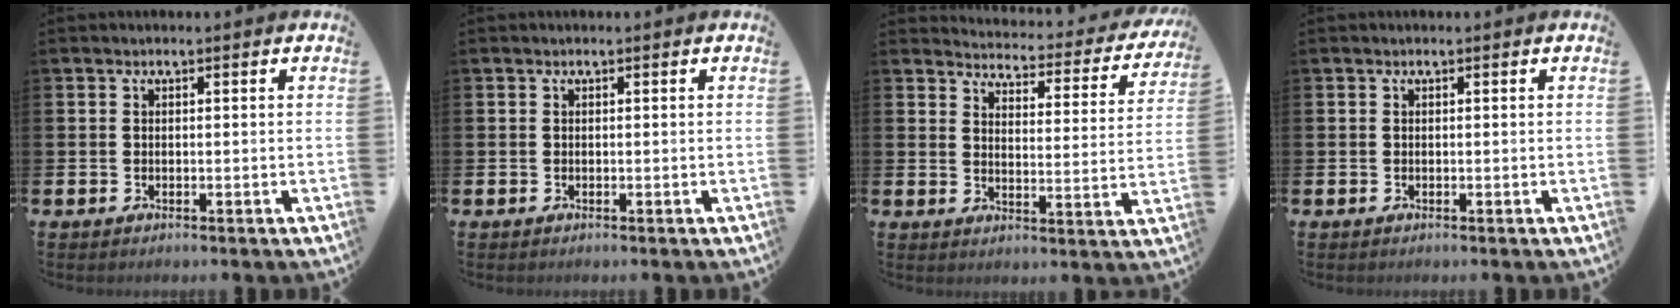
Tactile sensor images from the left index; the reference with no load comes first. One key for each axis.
{"total": 0.0}
{"total": 3.4, "fx": 3.2, "fy": 0.8, "fz": 0.5, "tx": -0.025, "ty": -0.037, "tz": 0.046}
{"total": 0.0}